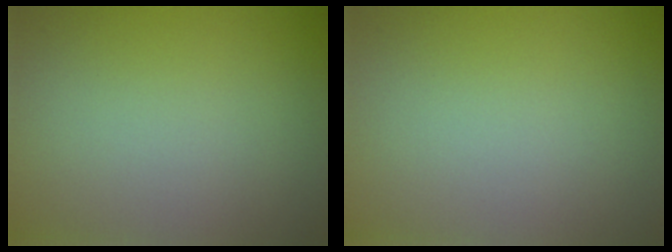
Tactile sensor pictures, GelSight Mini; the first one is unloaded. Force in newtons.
{"total": 0.0}